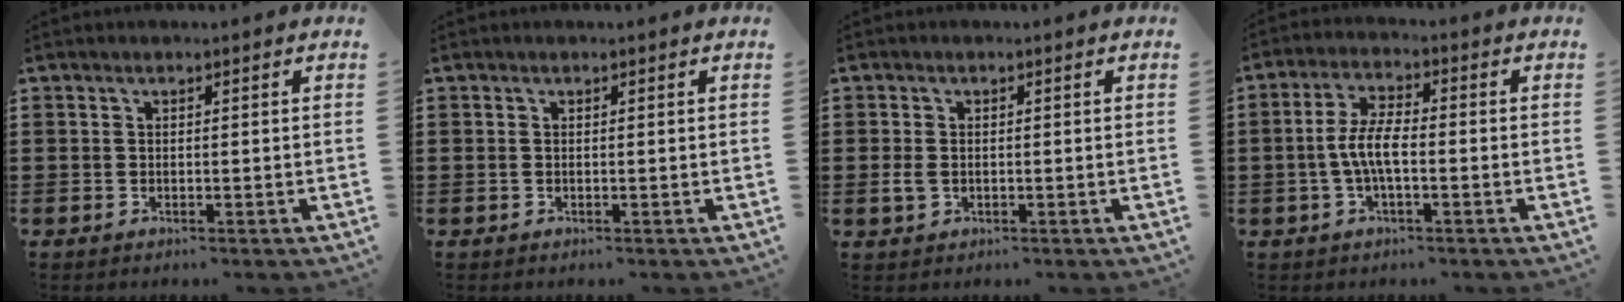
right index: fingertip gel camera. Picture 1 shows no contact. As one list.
[{"total": 0.0}, {"total": 1.7, "force": [-0.2, 1.2, 1.1], "torque": [-0.031, 0.001, -0.007]}, {"total": 5.6, "force": [-1.0, 1.9, 5.2], "torque": [-0.119, -0.001, -0.027]}]